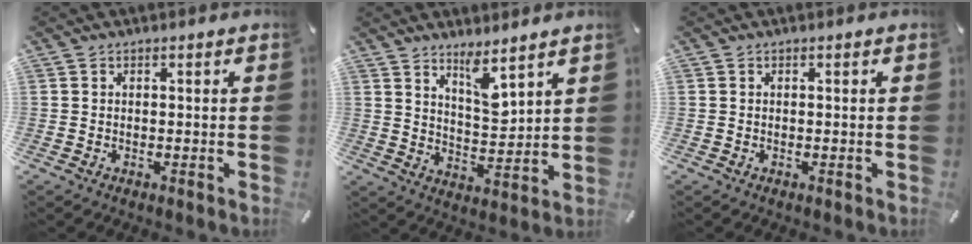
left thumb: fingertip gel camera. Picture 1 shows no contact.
{"total": 7.6, "force": [6.1, 2.0, 3.9], "torque": [-0.056, -0.049, 0.104]}
{"total": 0.0}